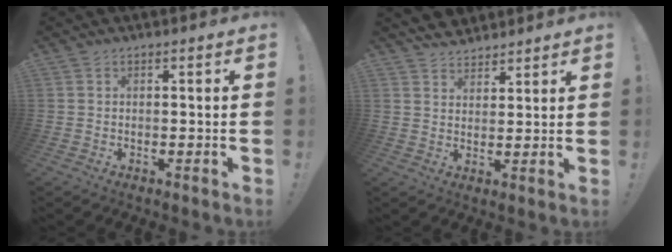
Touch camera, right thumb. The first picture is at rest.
{"total": 5.0, "force": [4.5, 2.2, 0.3], "torque": [-0.007, -0.028, 0.085]}